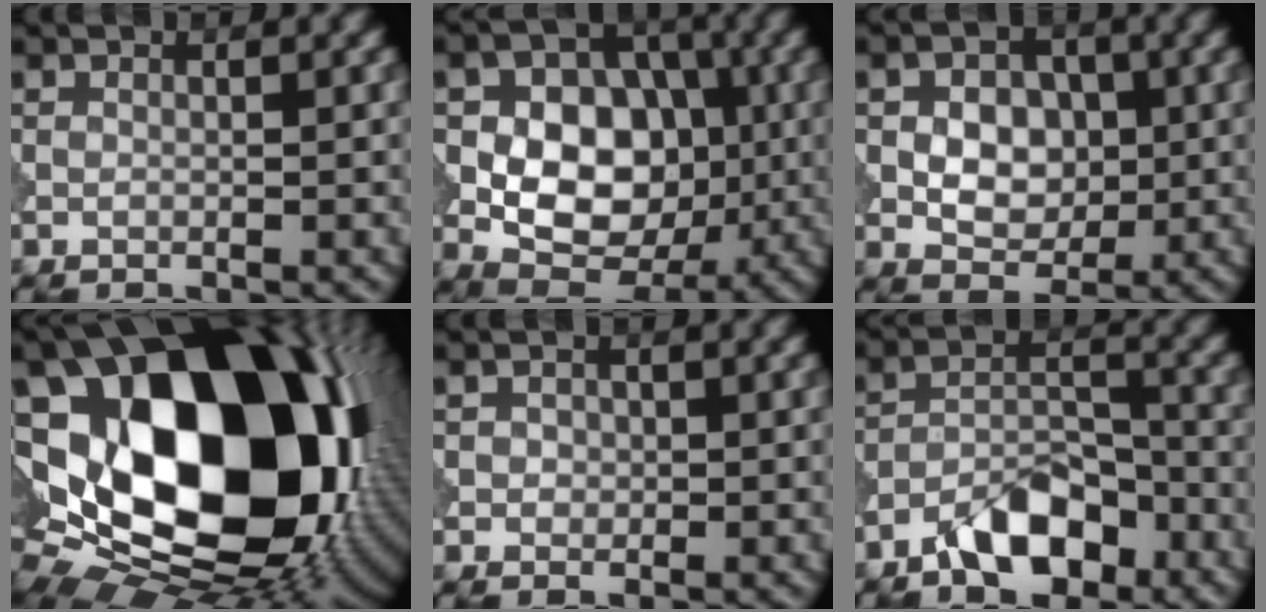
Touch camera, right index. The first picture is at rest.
{"total": 8.9, "force": [-0.6, 6.4, 6.2], "torque": [-0.092, 0.011, -0.017]}
{"total": 5.6, "force": [0.2, 4.1, 3.9], "torque": [-0.045, 0.008, -0.006]}
{"total": 22.5, "force": [3.4, 15.3, 16.2], "torque": [-0.308, -0.043, 0.100]}
{"total": 0.9, "force": [0.0, 0.8, 0.4], "torque": [-0.006, -0.002, -0.002]}
{"total": 6.3, "force": [-4.4, 2.6, 3.8], "torque": [-0.054, 0.008, -0.080]}